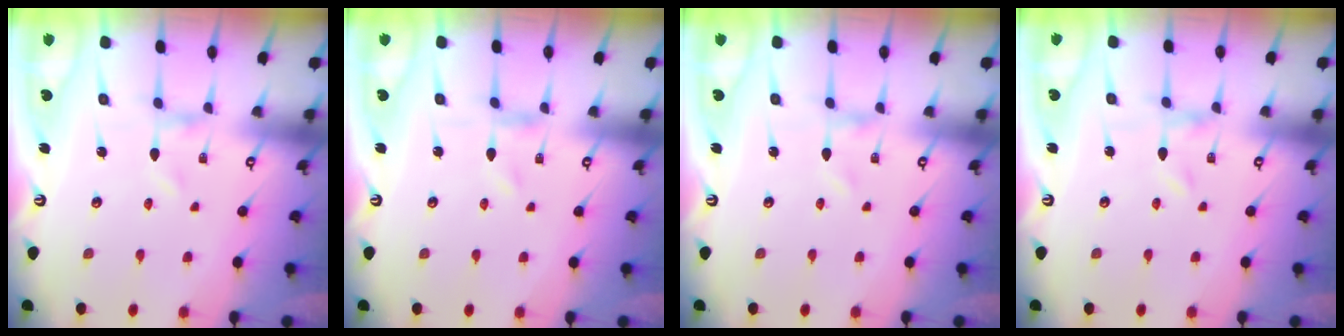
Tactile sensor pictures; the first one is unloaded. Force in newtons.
{"total": 0.0}
{"total": 0.0}
{"total": 0.0}